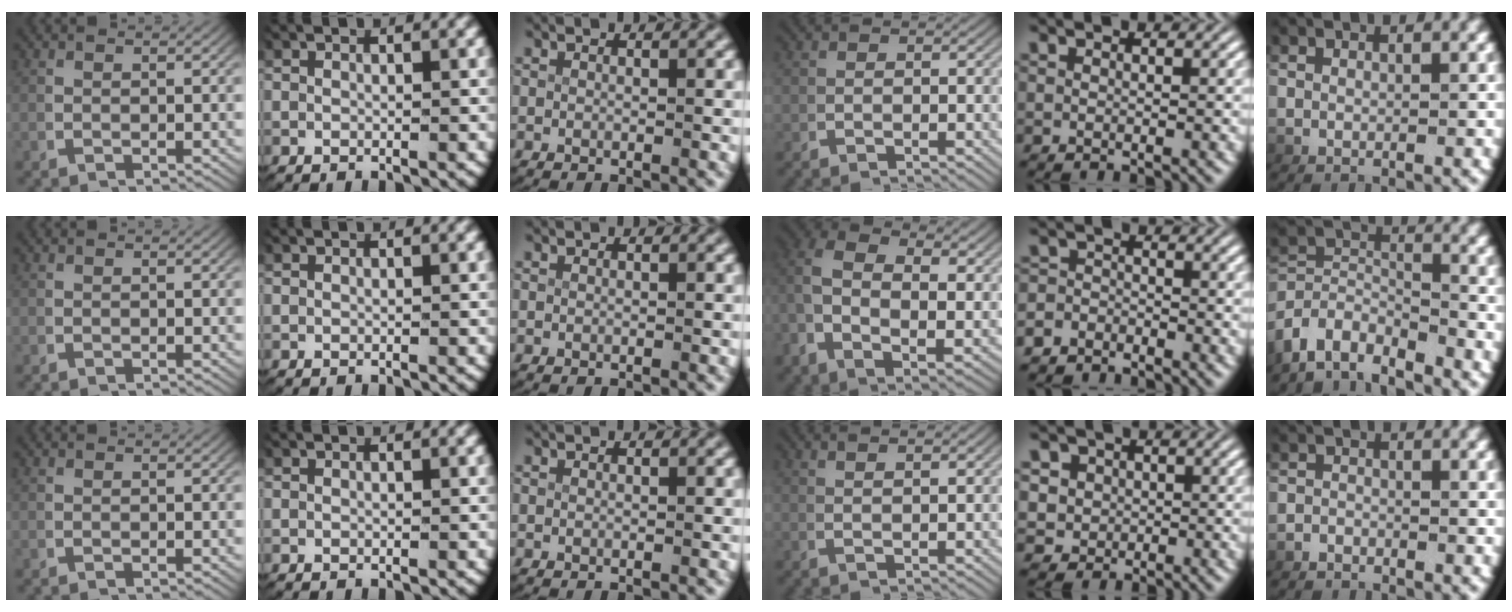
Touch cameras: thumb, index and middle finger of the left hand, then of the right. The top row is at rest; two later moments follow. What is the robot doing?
{"motion": "lift_and_place", "object": "coat"}